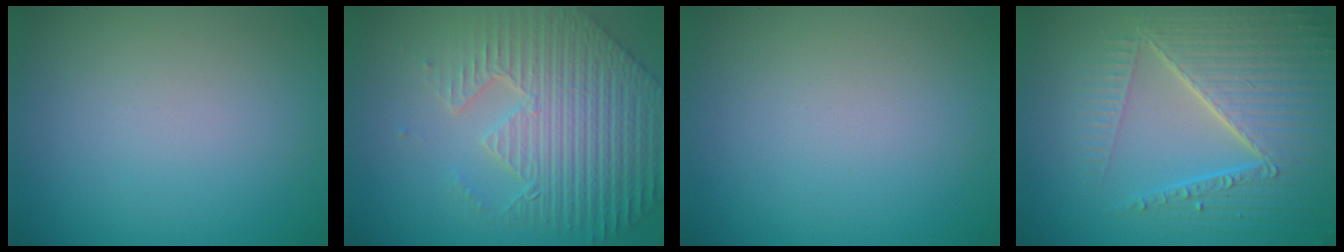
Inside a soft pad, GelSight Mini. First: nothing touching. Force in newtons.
{"total": 8.7, "press": 6.3, "slide": 6.0}
{"total": 0.0}
{"total": 7.9, "press": 5.8, "slide": 5.3}